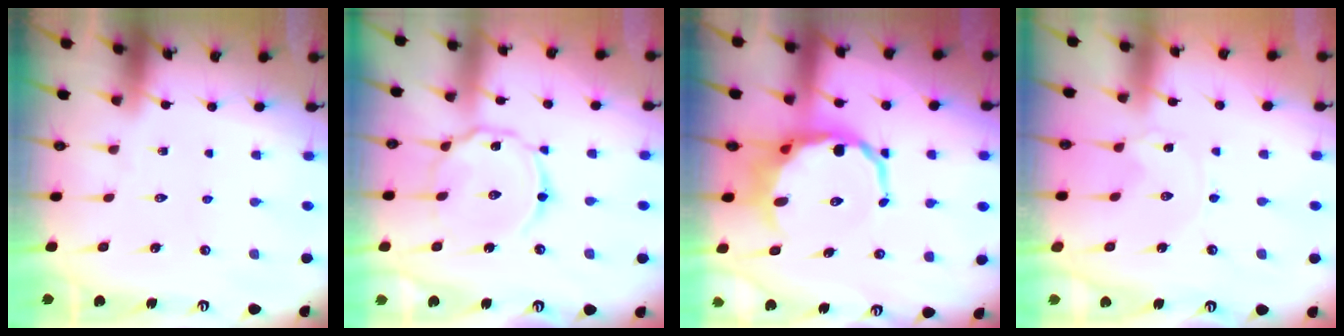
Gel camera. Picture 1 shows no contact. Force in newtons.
{"total": 10.2, "press": 10.2, "slide": 0.6}
{"total": 10.4, "press": 10.1, "slide": 2.7}
{"total": 1.5, "press": 1.4, "slide": 0.2}